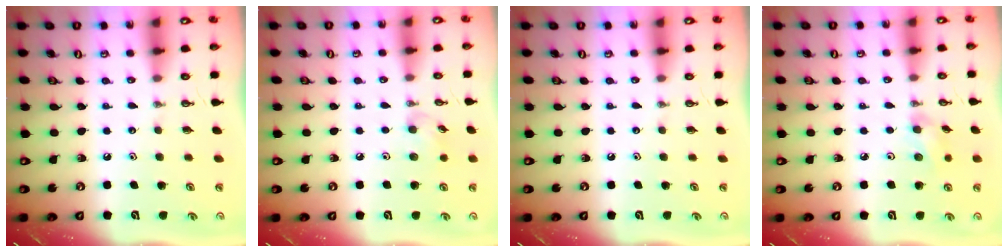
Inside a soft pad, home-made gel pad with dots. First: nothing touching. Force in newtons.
{"total": 6.5, "press": 6.4, "slide": 1.3}
{"total": 0.0}
{"total": 5.8, "press": 5.5, "slide": 2.0}